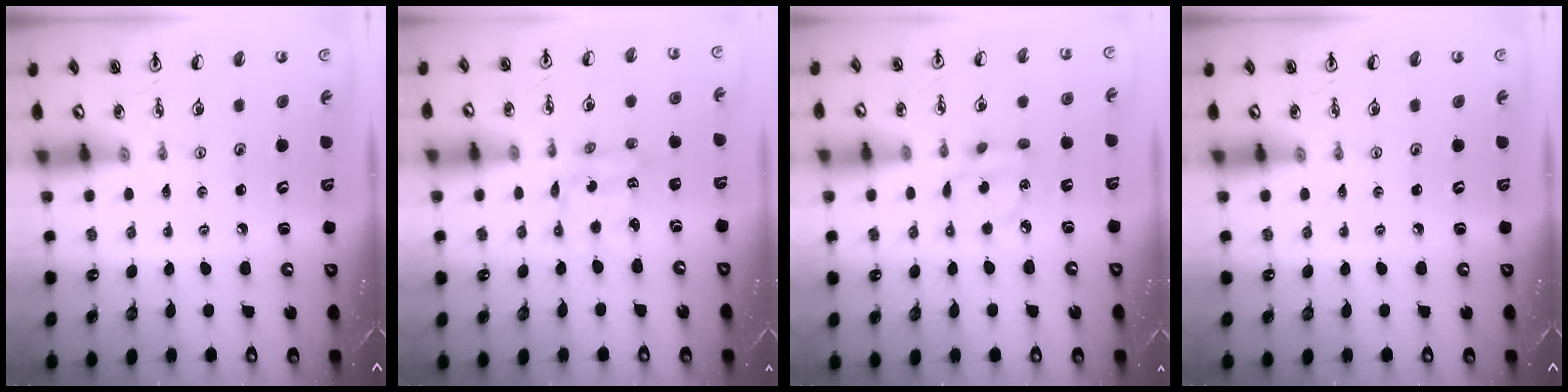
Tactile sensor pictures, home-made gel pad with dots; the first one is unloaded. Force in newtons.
{"total": 3.5, "press": 3.5, "slide": 0.2}
{"total": 5.7, "press": 5.7, "slide": 0.2}
{"total": 0.0}